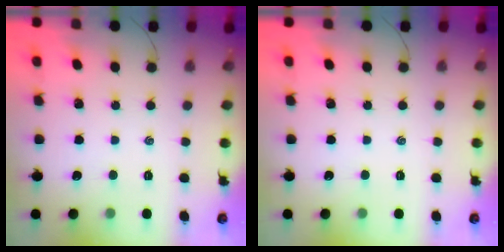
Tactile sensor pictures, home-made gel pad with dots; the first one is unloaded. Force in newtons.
{"total": 0.0}